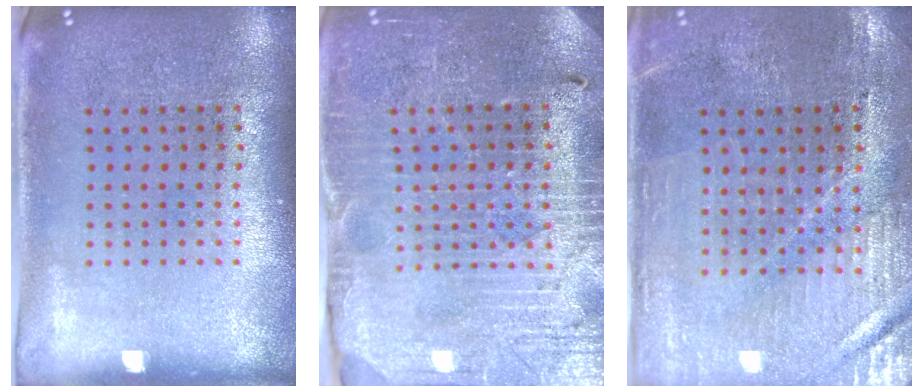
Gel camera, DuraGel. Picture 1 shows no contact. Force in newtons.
{"total": 3.8, "press": 3.7, "slide": 0.9}
{"total": 1.1, "press": 1.1, "slide": 0.2}